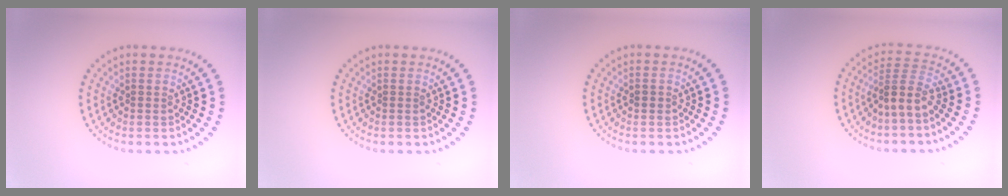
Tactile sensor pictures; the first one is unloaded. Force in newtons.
{"total": 0.0}
{"total": 0.8, "press": 0.8, "slide": 0.1}
{"total": 3.0, "press": 2.2, "slide": 2.0}